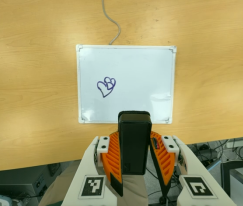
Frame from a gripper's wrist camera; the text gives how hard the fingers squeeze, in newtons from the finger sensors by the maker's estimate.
{"total": 6.9, "left": 5.4, "right": 8.5}